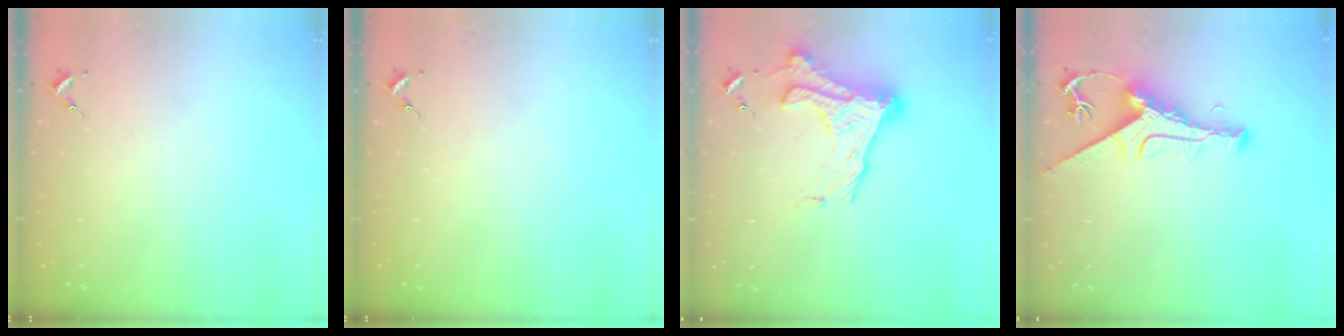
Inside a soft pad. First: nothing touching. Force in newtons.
{"total": 0.0}
{"total": 19.0, "press": 19.0, "slide": 1.3}
{"total": 9.9, "press": 9.8, "slide": 1.3}